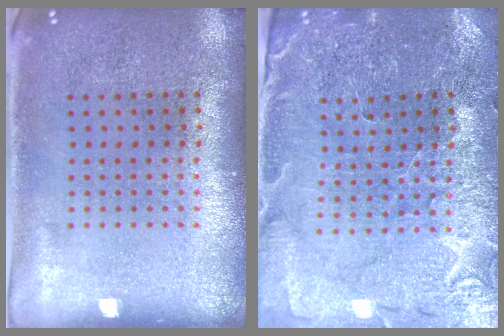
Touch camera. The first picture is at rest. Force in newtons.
{"total": 1.5, "press": 1.5, "slide": 0.1}